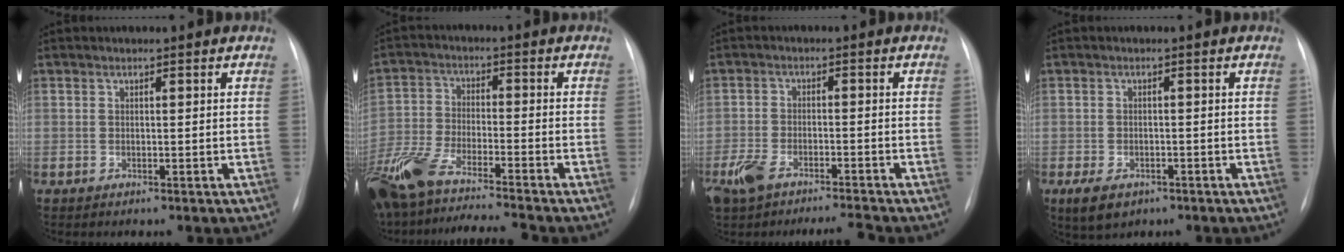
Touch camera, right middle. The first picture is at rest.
{"total": 15.7, "force": [-13.1, 1.2, 8.6], "torque": [-0.184, -0.020, -0.234]}
{"total": 7.0, "force": [-5.5, 1.7, 3.9], "torque": [-0.086, -0.006, -0.099]}
{"total": 4.5, "force": [-2.6, 2.7, 2.5], "torque": [-0.049, -0.006, -0.035]}